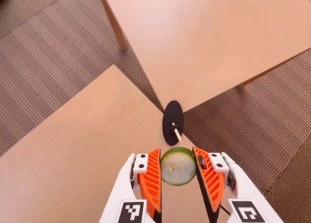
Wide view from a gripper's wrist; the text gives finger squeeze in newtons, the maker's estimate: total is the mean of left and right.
{"total": 11.5, "left": 12.1, "right": 10.8}